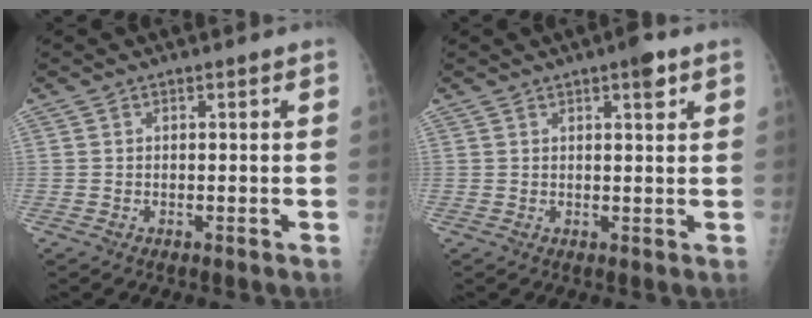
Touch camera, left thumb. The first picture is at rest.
{"total": 3.1, "force": [1.8, 0.8, 2.4], "torque": [-0.028, -0.006, 0.022]}